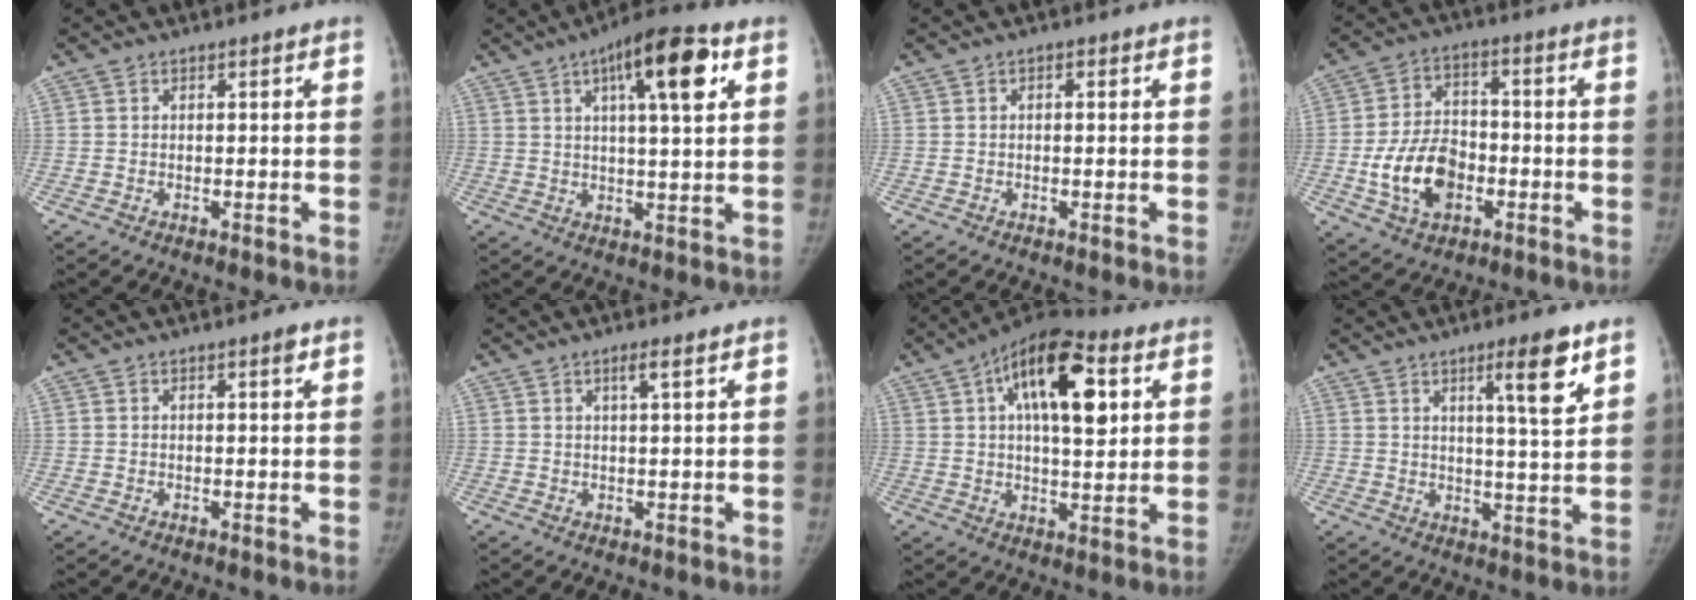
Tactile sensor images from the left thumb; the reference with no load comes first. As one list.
[{"total": 13.2, "force": [5.3, 3.6, 11.5], "torque": [-0.160, -0.001, 0.076]}, {"total": 0.8, "force": [0.1, 0.5, 0.7], "torque": [-0.010, 0.002, 0.000]}, {"total": 12.1, "force": [-3.5, 8.1, 8.2], "torque": [-0.134, 0.021, -0.061]}, {"total": 1.0, "force": [0.6, 0.1, 0.8], "torque": [-0.012, -0.001, 0.008]}, {"total": 2.3, "force": [1.3, 0.1, 2.0], "torque": [-0.039, -0.004, 0.023]}, {"total": 17.6, "force": [6.0, 7.8, 14.7], "torque": [-0.207, 0.003, 0.084]}, {"total": 8.5, "force": [4.6, 0.9, 7.0], "torque": [-0.102, -0.030, 0.073]}]